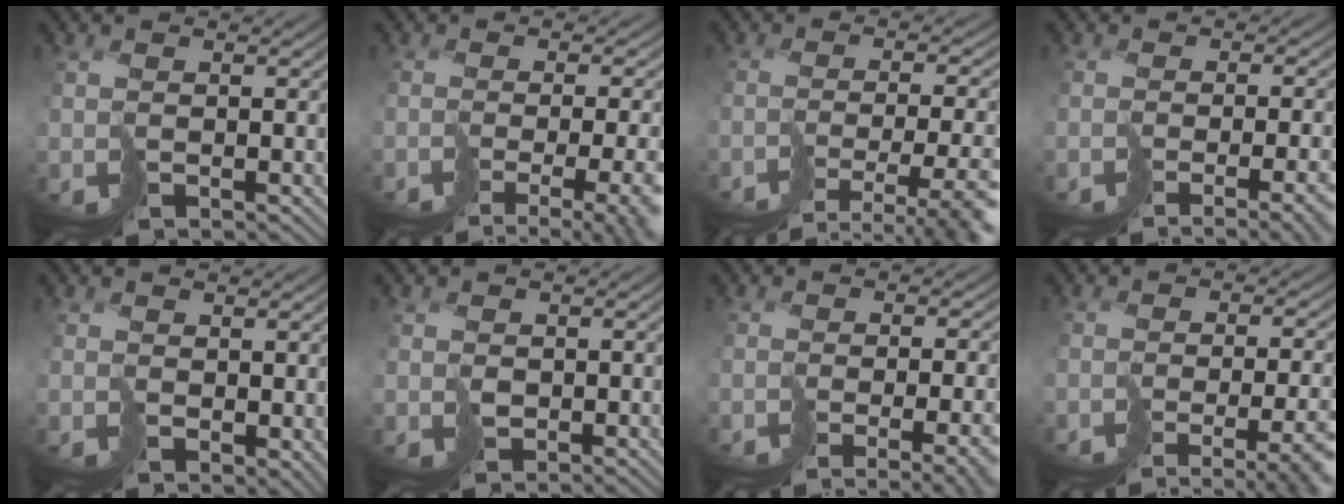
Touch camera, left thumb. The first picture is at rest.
{"total": 10.0, "force": [-5.3, 3.5, 7.7], "torque": [-0.091, -0.026, -0.023]}
{"total": 8.5, "force": [-5.9, 2.2, 5.6], "torque": [-0.082, -0.017, -0.068]}
{"total": 6.9, "force": [-3.8, 1.5, 5.5], "torque": [-0.049, -0.020, -0.030]}
{"total": 2.3, "force": [1.6, 1.3, 1.0], "torque": [-0.023, -0.004, 0.036]}
{"total": 1.2, "force": [0.9, 0.6, -0.2], "torque": [0.012, 0.001, 0.023]}
{"total": 8.0, "force": [-4.5, 2.2, 6.3], "torque": [-0.066, -0.022, -0.025]}
{"total": 9.0, "force": [-5.6, 2.3, 6.6], "torque": [-0.086, -0.026, -0.047]}